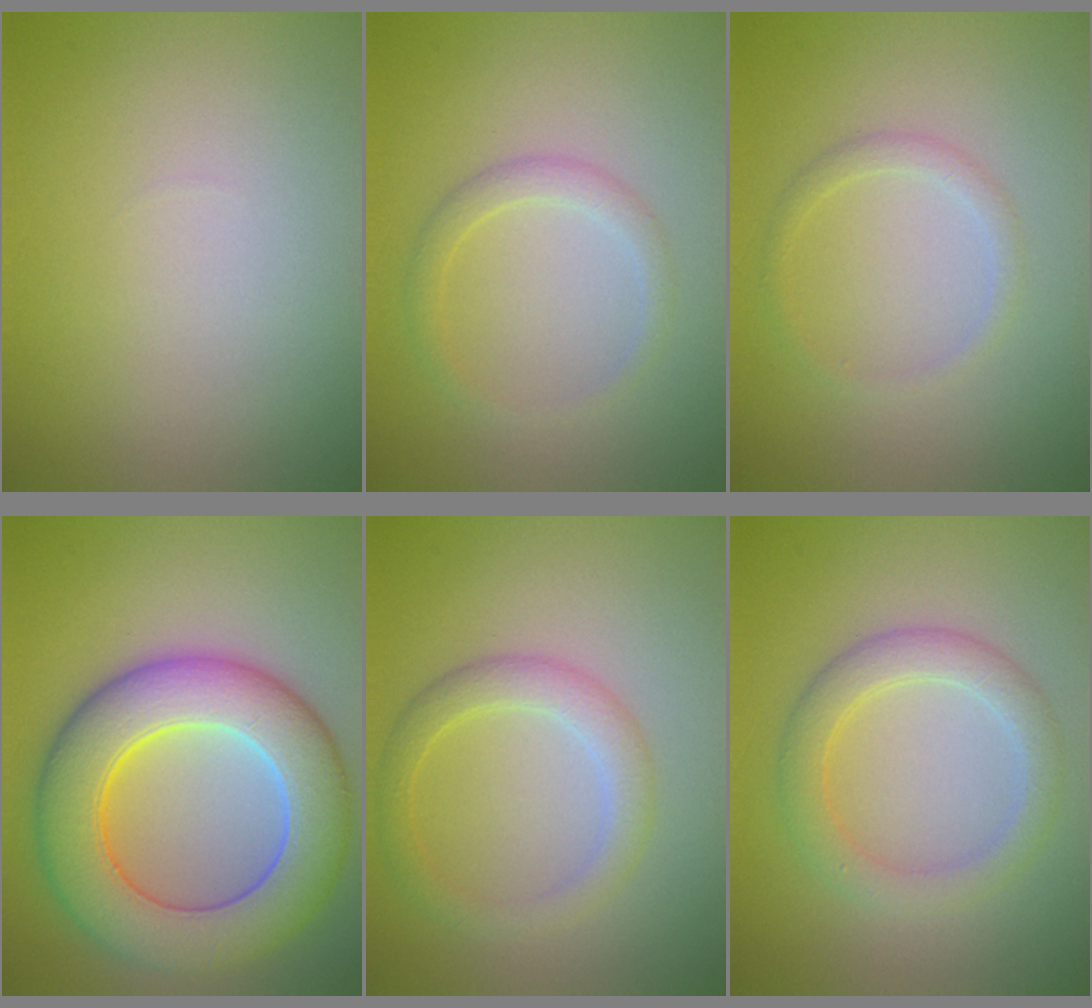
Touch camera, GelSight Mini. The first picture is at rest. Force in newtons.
{"total": 1.7, "press": 1.7, "slide": 0.1}
{"total": 1.3, "press": 1.3, "slide": 0.1}
{"total": 10.0, "press": 9.9, "slide": 0.2}
{"total": 2.8, "press": 2.8, "slide": 0.1}
{"total": 3.3, "press": 3.3, "slide": 0.1}